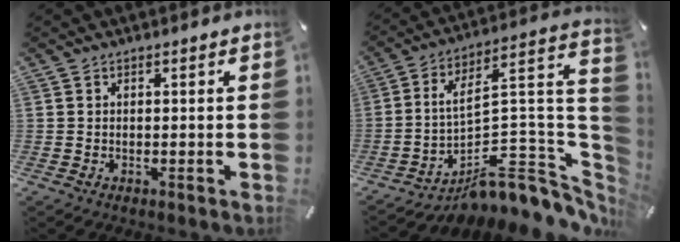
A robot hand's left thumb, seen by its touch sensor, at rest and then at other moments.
{"total": 15.9, "force": [-6.3, 8.4, 11.9], "torque": [-0.124, -0.028, -0.097]}